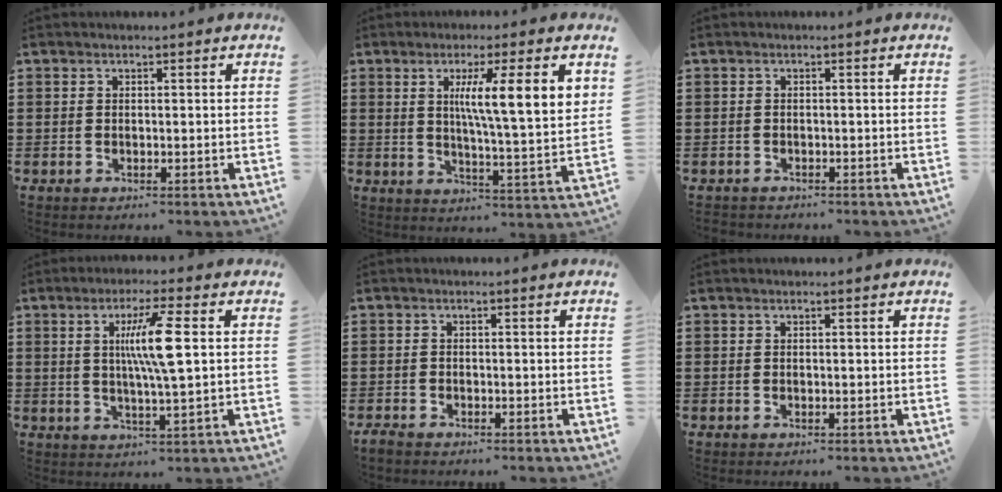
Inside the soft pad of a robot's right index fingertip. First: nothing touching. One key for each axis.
{"total": 9.2, "fx": 3.4, "fy": 0.5, "fz": 8.5, "tx": -0.153, "ty": -0.012, "tz": 0.050}
{"total": 0.8, "fx": -0.8, "fy": 0.3, "fz": -0.1, "tx": 0.000, "ty": 0.002, "tz": -0.018}
{"total": 8.2, "fx": 1.6, "fy": 0.2, "fz": 8.0, "tx": -0.152, "ty": 0.000, "tz": 0.018}
{"total": 1.2, "fx": -1.1, "fy": 0.4, "fz": 0.2, "tx": -0.008, "ty": 0.000, "tz": -0.023}
{"total": 0.0}